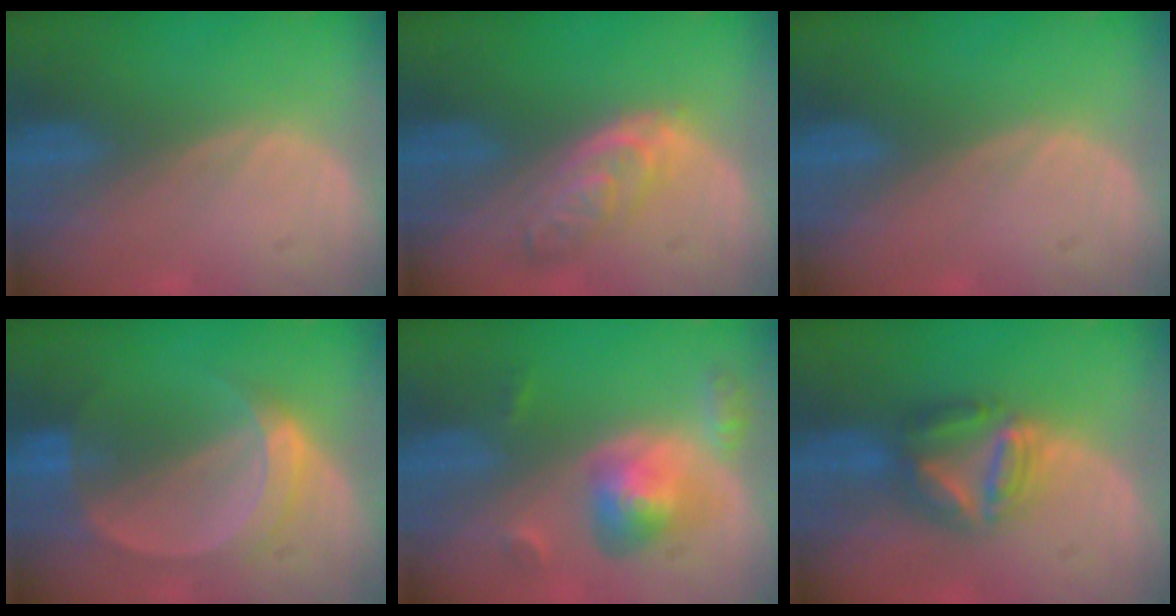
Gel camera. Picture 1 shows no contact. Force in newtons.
{"total": 5.2, "press": 5.2, "slide": 0.4}
{"total": 0.0}
{"total": 5.7, "press": 5.2, "slide": 2.4}
{"total": 6.1, "press": 5.7, "slide": 2.2}
{"total": 7.2, "press": 6.3, "slide": 3.5}